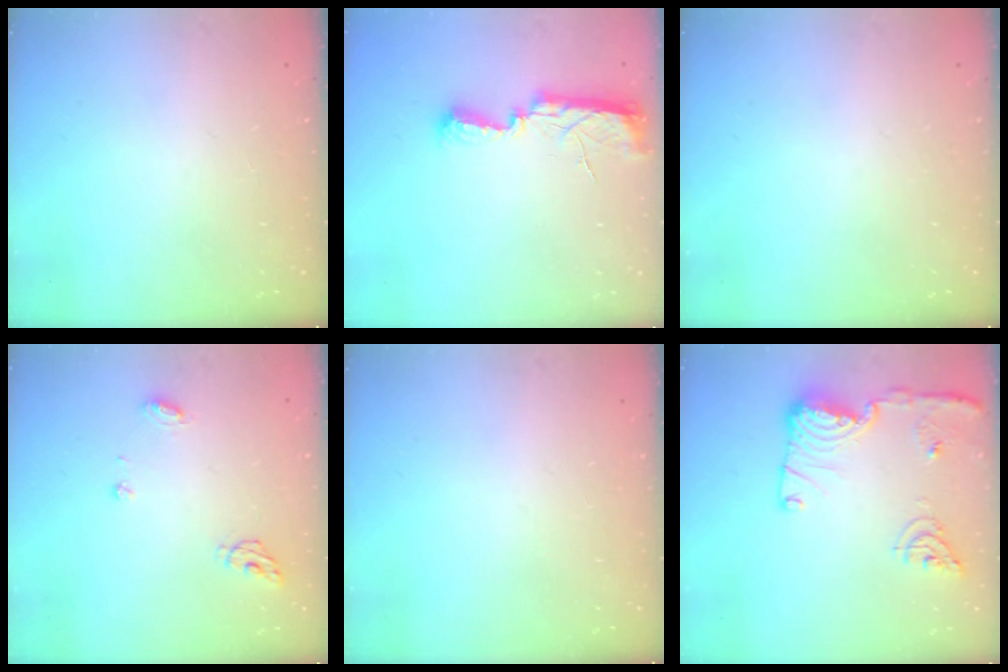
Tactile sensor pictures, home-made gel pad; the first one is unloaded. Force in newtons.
{"total": 10.0, "press": 8.9, "slide": 4.5}
{"total": 0.0}
{"total": 6.0, "press": 6.0, "slide": 0.7}
{"total": 0.0}
{"total": 15.2, "press": 14.8, "slide": 3.3}